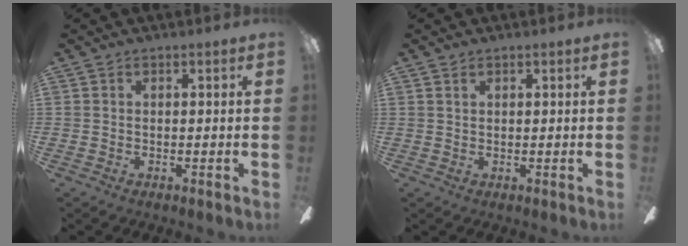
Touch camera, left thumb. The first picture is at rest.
{"total": 1.1, "force": [0.6, 0.7, 0.6], "torque": [-0.015, 0.003, 0.010]}